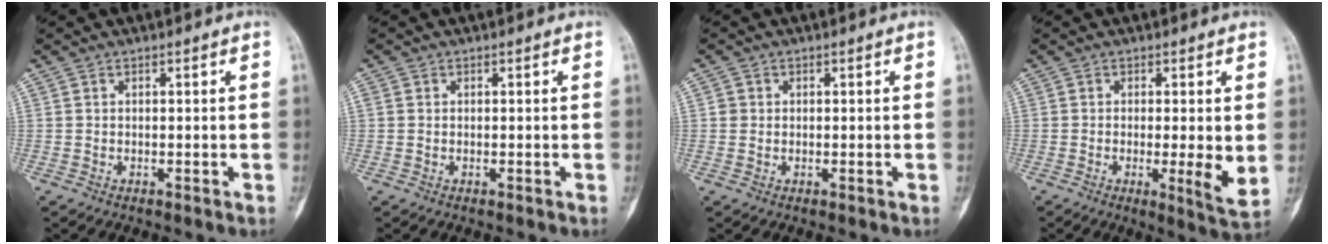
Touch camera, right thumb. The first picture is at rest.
{"total": 0.6, "force": [0.1, 0.5, 0.2], "torque": [-0.001, 0.001, 0.002]}
{"total": 1.4, "force": [0.2, 1.3, 0.3], "torque": [0.002, 0.003, 0.003]}
{"total": 6.2, "force": [-0.2, 0.9, 6.2], "torque": [-0.100, -0.020, -0.007]}